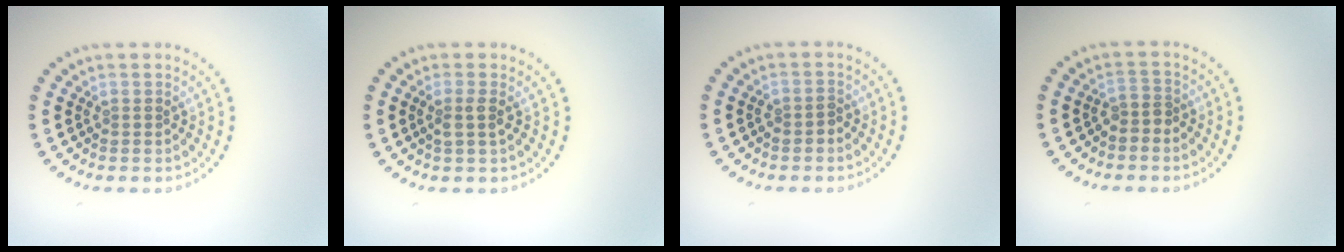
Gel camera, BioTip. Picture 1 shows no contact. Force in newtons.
{"total": 1.5, "press": 1.2, "slide": 0.9}
{"total": 1.1, "press": 1.0, "slide": 0.4}
{"total": 1.6, "press": 1.2, "slide": 1.1}